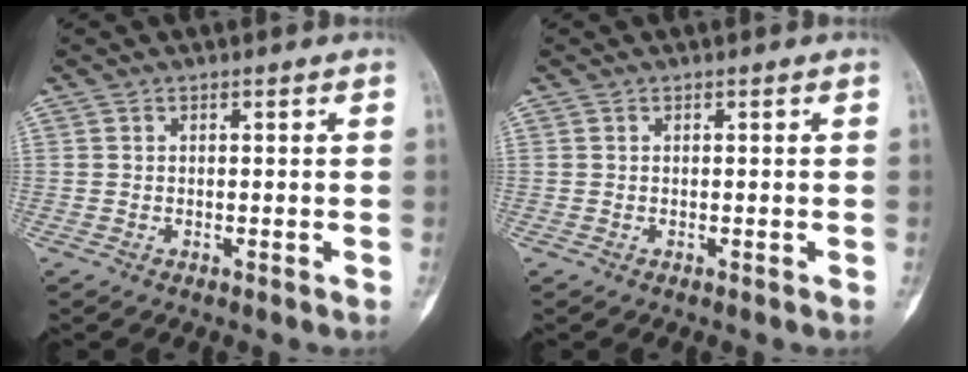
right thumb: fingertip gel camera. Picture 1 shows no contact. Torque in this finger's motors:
{"motor_torque": [-0.38, 0.65, 0.09, 0.00, 0.03]}